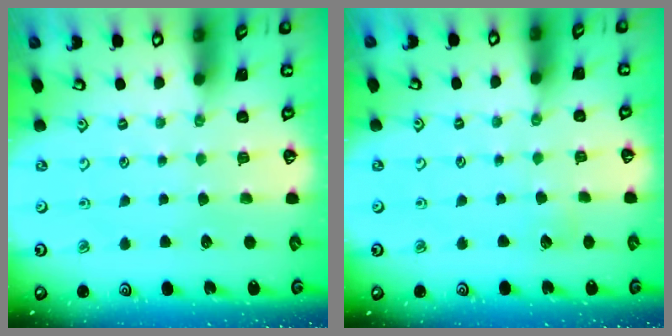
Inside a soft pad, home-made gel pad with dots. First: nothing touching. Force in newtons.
{"total": 3.4, "press": 3.4, "slide": 0.3}